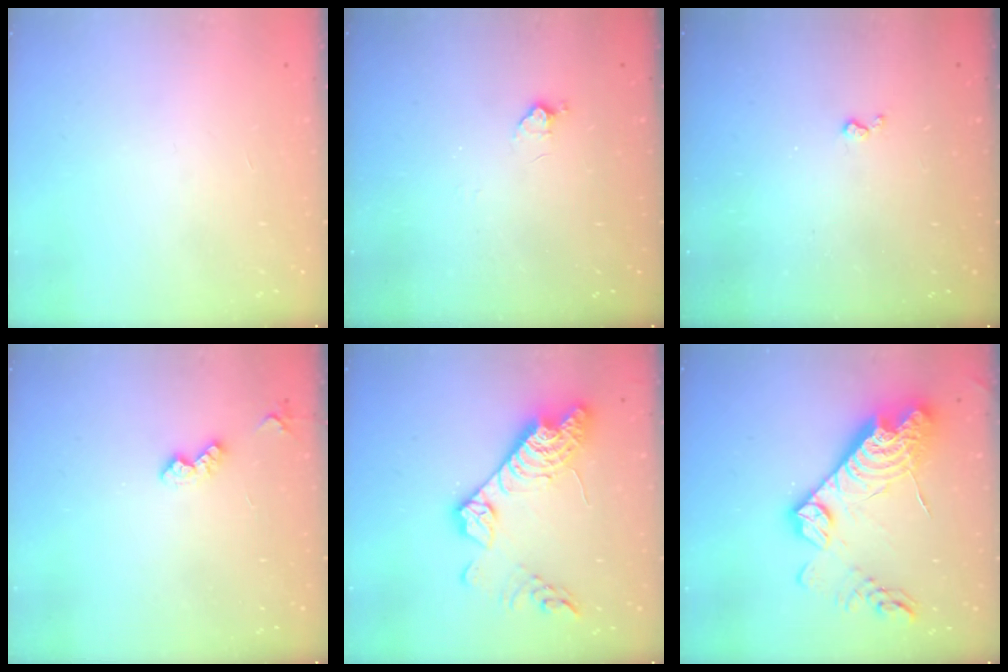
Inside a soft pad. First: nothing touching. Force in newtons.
{"total": 4.4, "press": 4.4, "slide": 0.8}
{"total": 2.9, "press": 2.9, "slide": 0.5}
{"total": 4.3, "press": 4.3, "slide": 0.7}
{"total": 18.9, "press": 18.9, "slide": 1.3}
{"total": 22.2, "press": 22.1, "slide": 1.7}